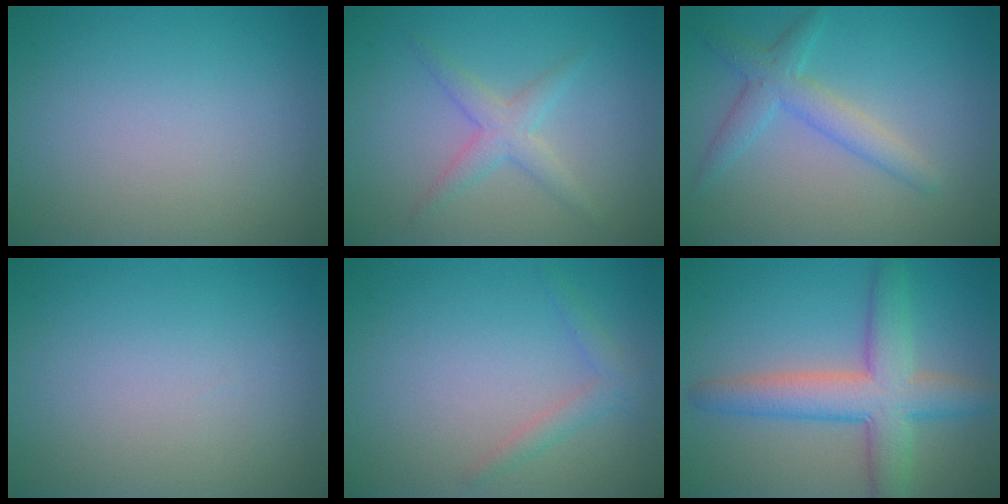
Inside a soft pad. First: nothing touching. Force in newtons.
{"total": 2.3, "press": 2.3, "slide": 0.1}
{"total": 2.9, "press": 2.9, "slide": 0.1}
{"total": 0.0}
{"total": 1.5, "press": 1.5, "slide": 0.1}
{"total": 6.5, "press": 6.5, "slide": 0.3}